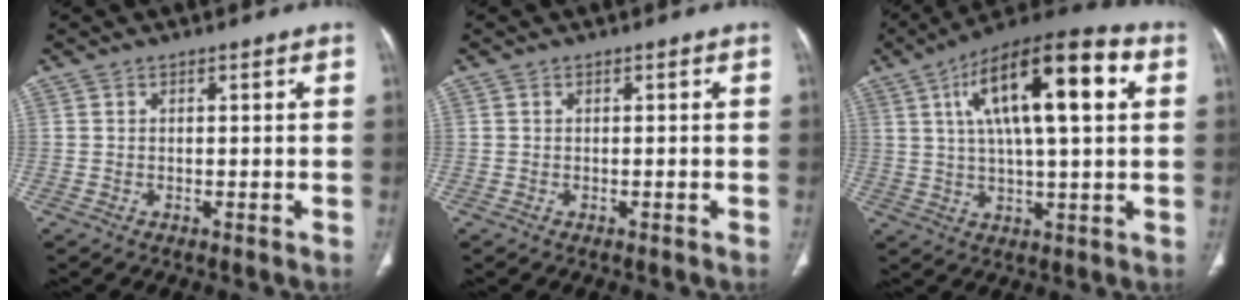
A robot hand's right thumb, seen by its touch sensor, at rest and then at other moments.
{"total": 0.0}
{"total": 19.7, "force": [5.8, 6.2, 17.8], "torque": [-0.279, 0.013, 0.085]}